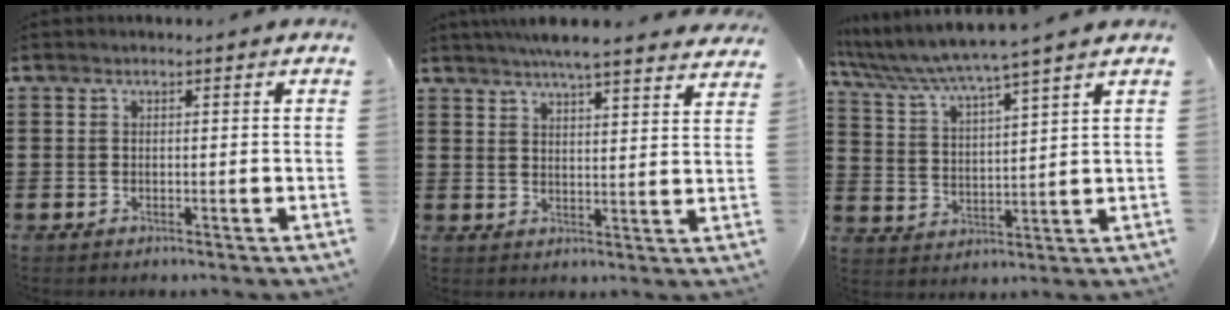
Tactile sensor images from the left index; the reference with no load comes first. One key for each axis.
{"total": 5.5, "fx": 5.2, "fy": -0.1, "fz": 1.9, "tx": -0.052, "ty": -0.016, "tz": 0.094}
{"total": 5.0, "fx": 4.5, "fy": -0.8, "fz": 2.1, "tx": -0.063, "ty": -0.034, "tz": 0.070}